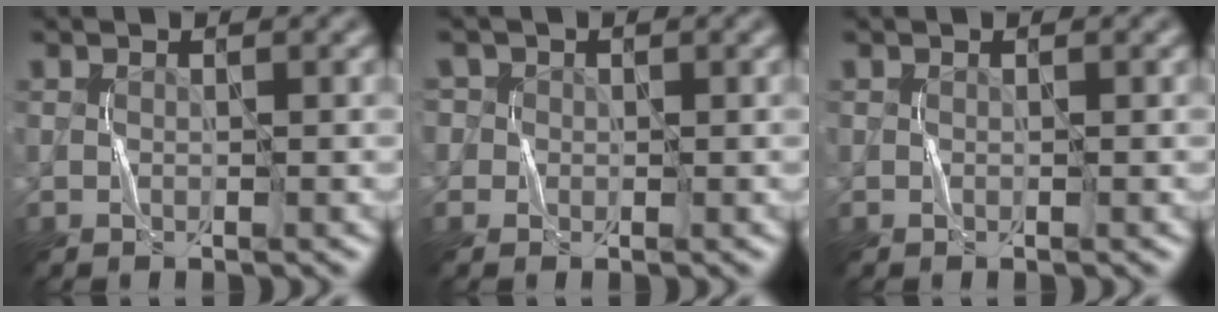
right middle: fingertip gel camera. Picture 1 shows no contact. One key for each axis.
{"total": 2.4, "fx": 0.8, "fy": 2.1, "fz": 0.7, "tx": -0.002, "ty": 0.011, "tz": 0.000}
{"total": 0.0}